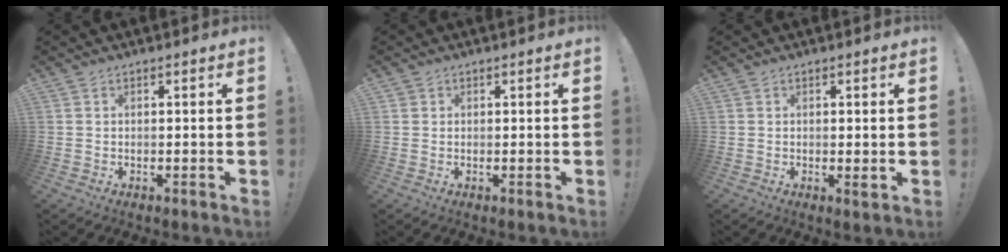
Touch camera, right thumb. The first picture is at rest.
{"total": 0.9, "force": [0.4, 0.7, 0.1], "torque": [-0.004, 0.002, 0.009]}
{"total": 1.5, "force": [0.4, 0.2, 1.5], "torque": [-0.011, -0.008, 0.004]}